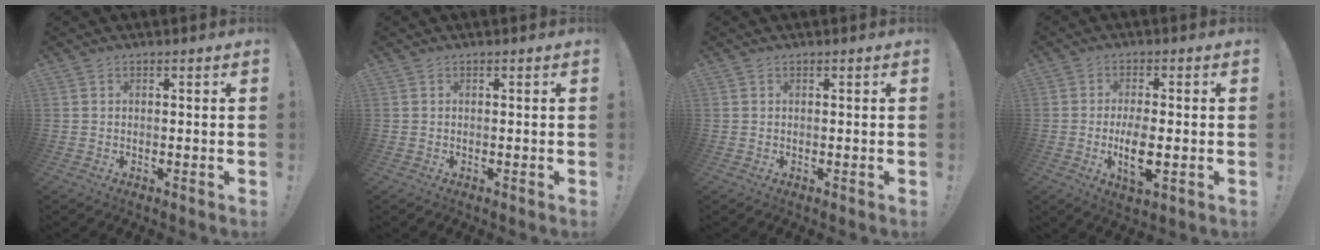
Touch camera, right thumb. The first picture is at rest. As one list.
[{"total": 0.0}, {"total": 0.0}, {"total": 8.2, "force": [-1.6, 3.0, 7.5], "torque": [-0.131, -0.012, -0.028]}]